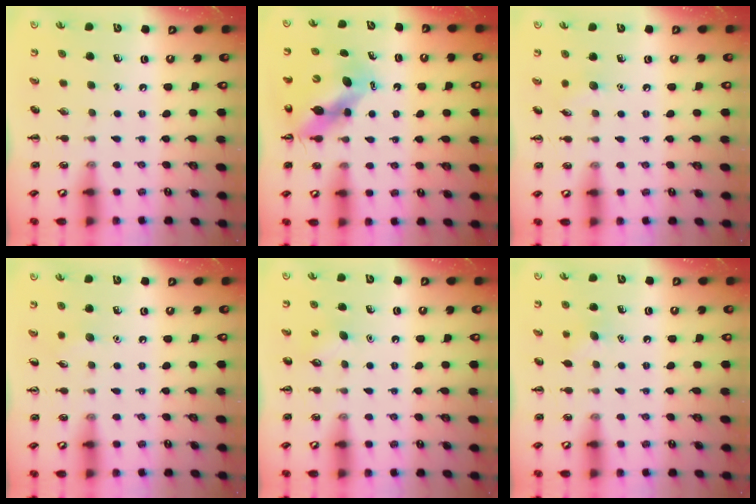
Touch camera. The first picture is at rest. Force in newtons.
{"total": 10.0, "press": 9.6, "slide": 2.7}
{"total": 4.7, "press": 4.5, "slide": 1.5}
{"total": 3.9, "press": 3.8, "slide": 1.0}
{"total": 2.9, "press": 2.8, "slide": 0.7}
{"total": 4.7, "press": 4.5, "slide": 1.2}